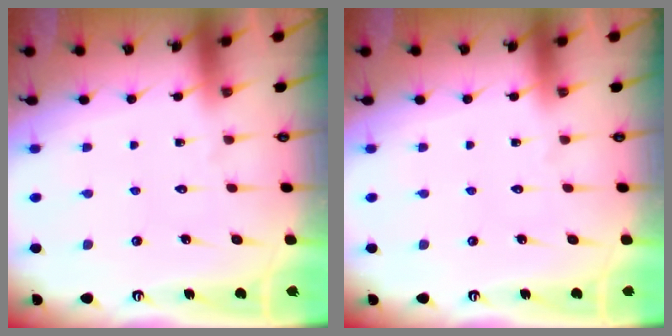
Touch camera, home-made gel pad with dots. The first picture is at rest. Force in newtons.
{"total": 0.0}